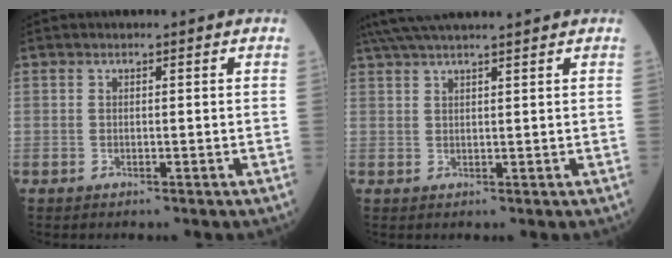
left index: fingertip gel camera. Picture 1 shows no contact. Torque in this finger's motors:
{"motor_torque": [0.42, -0.38, -0.01, 0.05]}